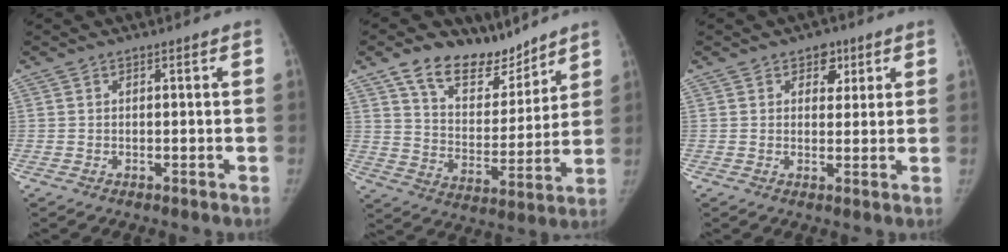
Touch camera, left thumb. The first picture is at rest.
{"total": 14.8, "force": [11.3, 7.7, 5.8], "torque": [-0.044, -0.070, 0.200]}
{"total": 4.1, "force": [2.1, 3.0, 1.9], "torque": [0.004, -0.007, 0.027]}